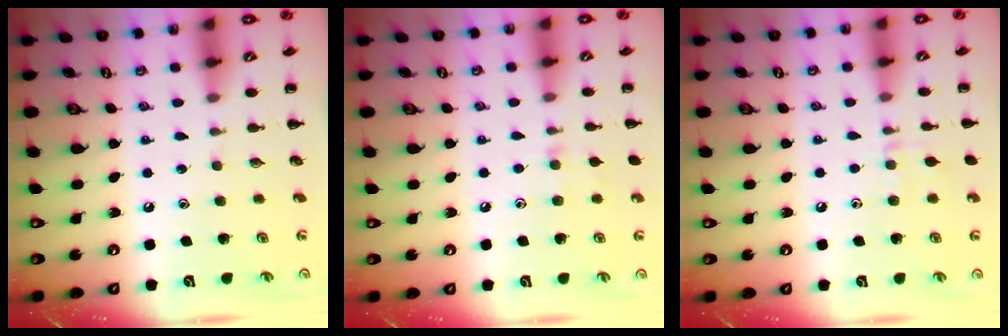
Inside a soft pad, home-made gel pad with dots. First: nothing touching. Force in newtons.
{"total": 5.4, "press": 5.1, "slide": 1.6}
{"total": 6.4, "press": 6.0, "slide": 2.3}